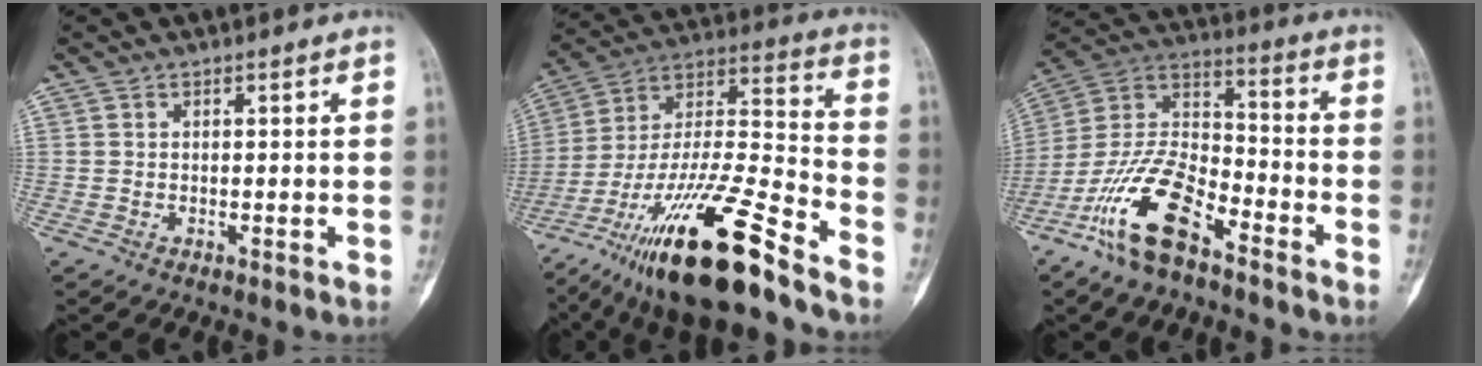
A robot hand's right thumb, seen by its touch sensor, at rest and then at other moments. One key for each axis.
{"total": 25.2, "fx": -16.8, "fy": 4.9, "fz": 18.1, "tx": -0.344, "ty": 0.059, "tz": -0.296}
{"total": 16.0, "fx": -9.8, "fy": 6.5, "fz": 10.9, "tx": -0.208, "ty": 0.065, "tz": -0.194}